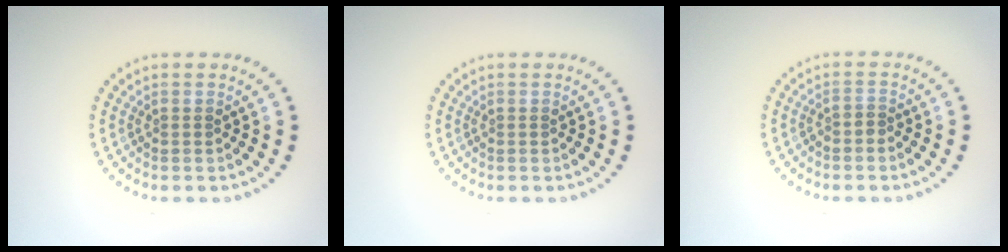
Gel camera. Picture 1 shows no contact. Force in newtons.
{"total": 0.0}
{"total": 0.8, "press": 0.5, "slide": 0.6}